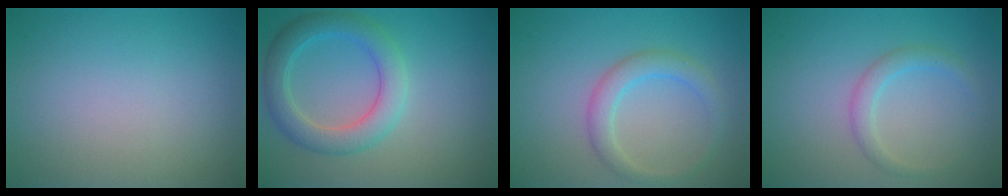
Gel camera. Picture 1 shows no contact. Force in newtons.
{"total": 4.4, "press": 4.4, "slide": 0.2}
{"total": 2.8, "press": 2.8, "slide": 0.1}
{"total": 1.9, "press": 1.9, "slide": 0.2}